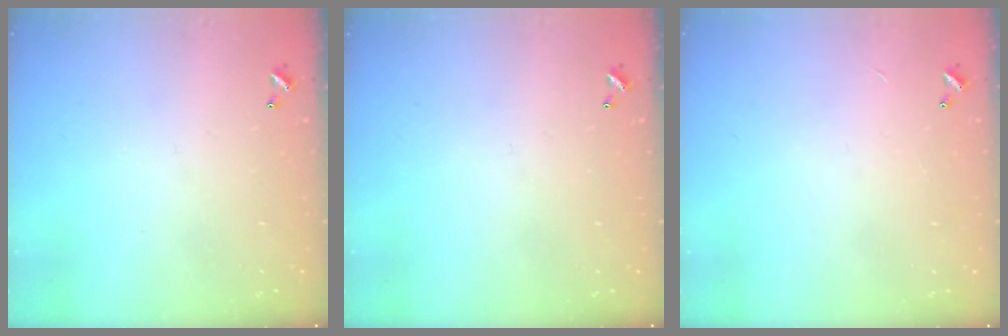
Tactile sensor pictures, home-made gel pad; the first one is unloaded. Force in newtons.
{"total": 0.0}
{"total": 0.0}